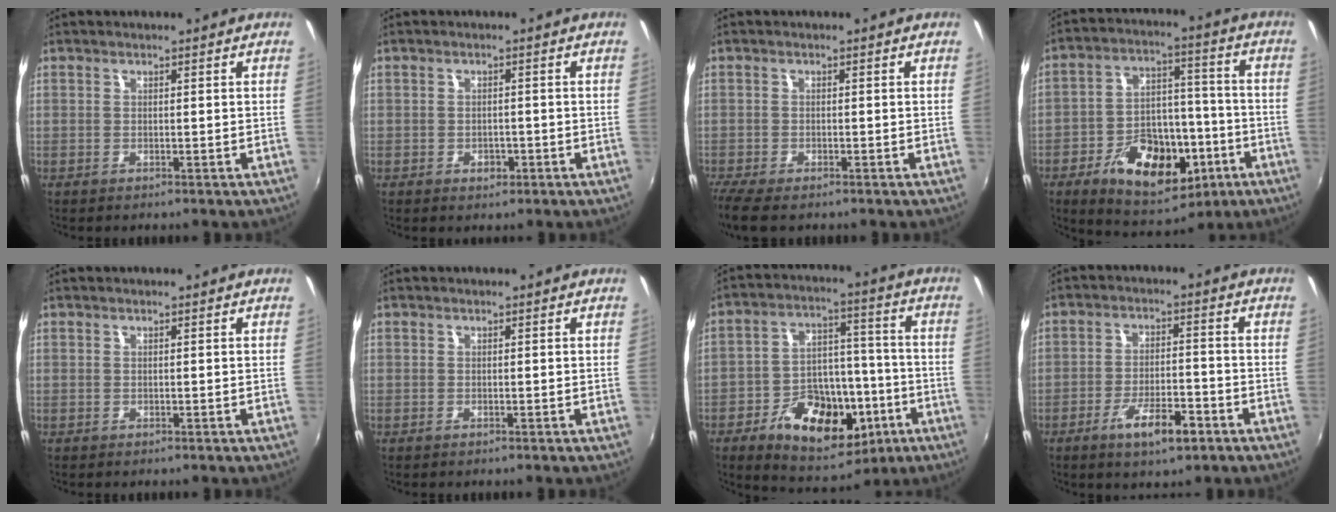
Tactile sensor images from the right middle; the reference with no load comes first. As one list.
[{"total": 2.2, "force": [-1.1, 1.6, 0.9], "torque": [-0.015, -0.001, -0.014]}, {"total": 5.8, "force": [-4.5, 1.5, 3.4], "torque": [-0.084, -0.031, -0.087]}, {"total": 17.7, "force": [-8.1, 10.2, 11.9], "torque": [-0.225, 0.017, -0.111]}, {"total": 0.0}, {"total": 0.0}, {"total": 18.2, "force": [-8.2, 10.8, 12.2], "torque": [-0.227, 0.019, -0.111]}, {"total": 8.2, "force": [-4.8, 2.5, 6.2], "torque": [-0.125, -0.008, -0.077]}]